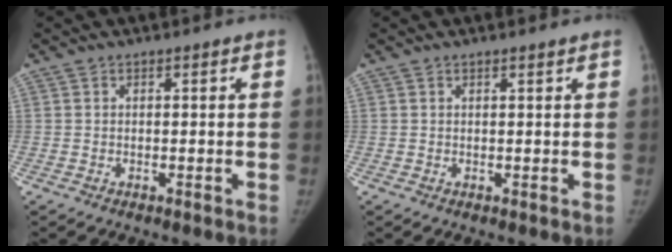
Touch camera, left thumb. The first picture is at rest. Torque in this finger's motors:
{"motor_torque": [-0.39, 0.10, -0.23, 0.50, -0.06]}